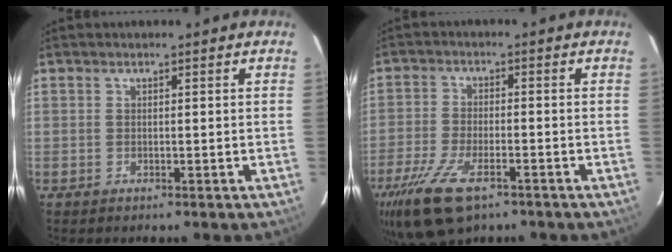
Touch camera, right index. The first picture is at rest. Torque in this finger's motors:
{"motor_torque": [1.30, -0.84, 0.56, 0.14]}